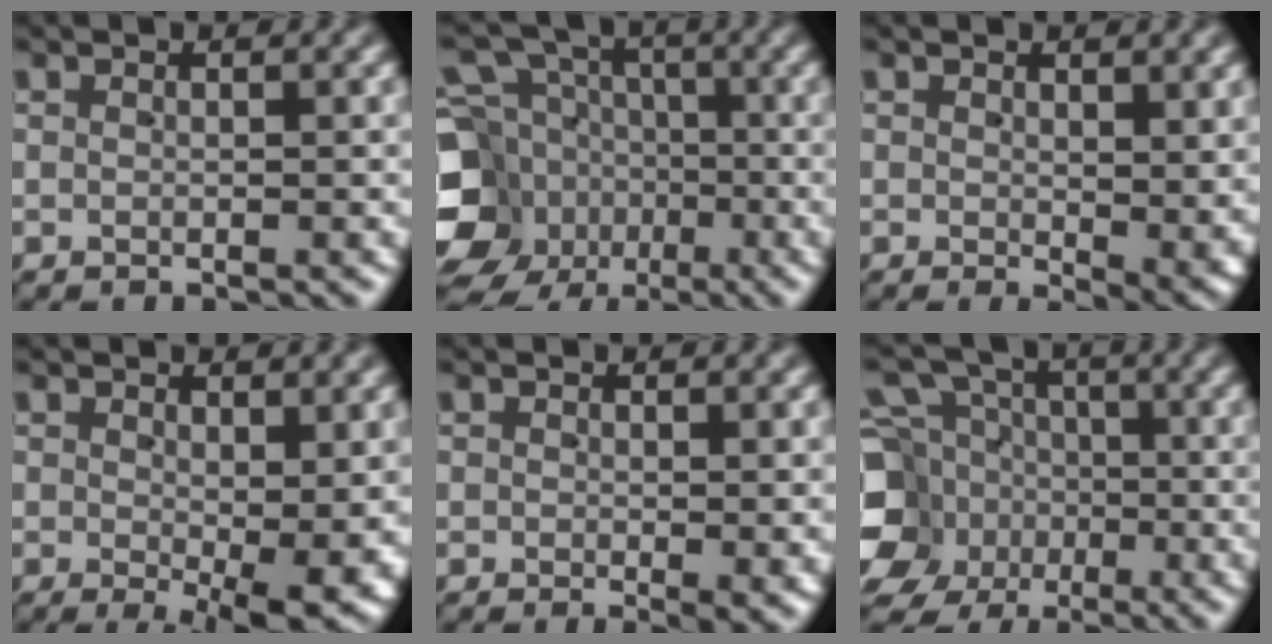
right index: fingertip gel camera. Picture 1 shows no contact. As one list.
[{"total": 12.0, "force": [-3.0, 10.4, 5.2], "torque": [-0.091, -0.047, -0.051]}, {"total": 2.5, "force": [0.5, 1.0, 2.3], "torque": [-0.018, -0.008, 0.010]}, {"total": 5.1, "force": [-1.1, 1.3, 4.8], "torque": [-0.063, -0.023, -0.005]}, {"total": 1.1, "force": [0.0, 0.2, 1.1], "torque": [-0.011, -0.005, 0.001]}, {"total": 11.8, "force": [-2.5, 10.7, 4.4], "torque": [-0.092, -0.050, -0.041]}]